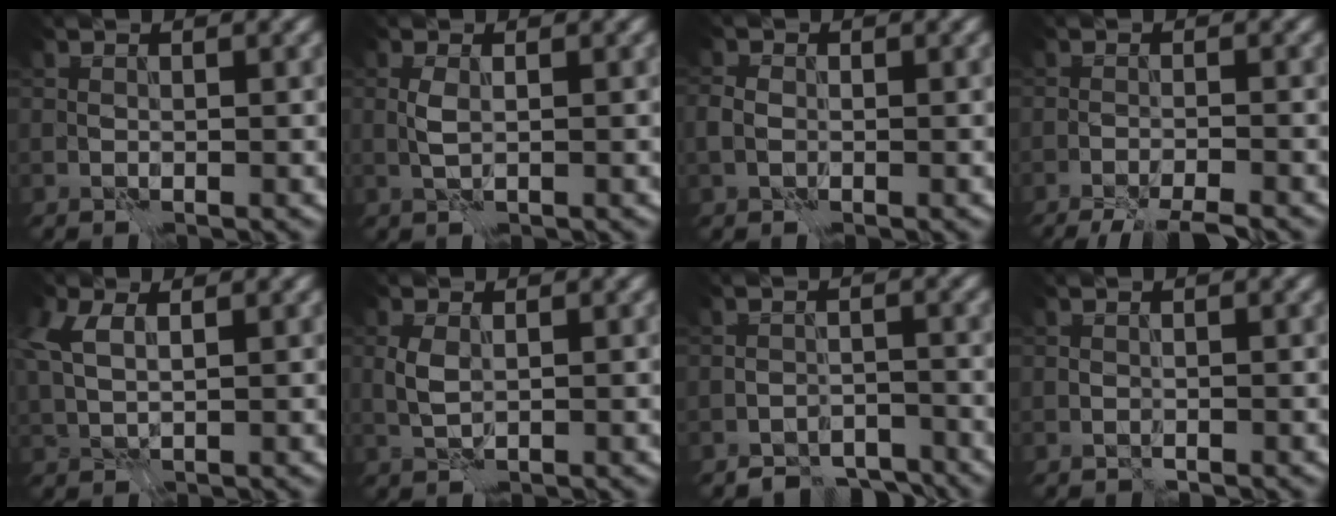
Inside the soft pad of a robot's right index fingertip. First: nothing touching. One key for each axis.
{"total": 0.8, "fx": 0.2, "fy": 0.0, "fz": 0.8, "tx": -0.019, "ty": 0.002, "tz": 0.003}
{"total": 1.2, "fx": -0.3, "fy": 1.0, "fz": 0.6, "tx": -0.011, "ty": -0.002, "tz": -0.011}
{"total": 6.1, "fx": -5.5, "fy": 0.9, "fz": 2.5, "tx": -0.034, "ty": -0.009, "tz": -0.079}
{"total": 3.4, "fx": 1.6, "fy": 1.7, "fz": 2.5, "tx": -0.063, "ty": 0.006, "tz": 0.033}
{"total": 1.4, "fx": 0.3, "fy": 0.7, "fz": 1.1, "tx": -0.028, "ty": -0.001, "tz": 0.009}
{"total": 3.9, "fx": -3.6, "fy": 1.3, "fz": 0.5, "tx": 0.005, "ty": 0.002, "tz": -0.057}
{"total": 0.6, "fx": -0.5, "fy": 0.3, "fz": 0.0, "tx": 0.000, "ty": 0.000, "tz": -0.011}